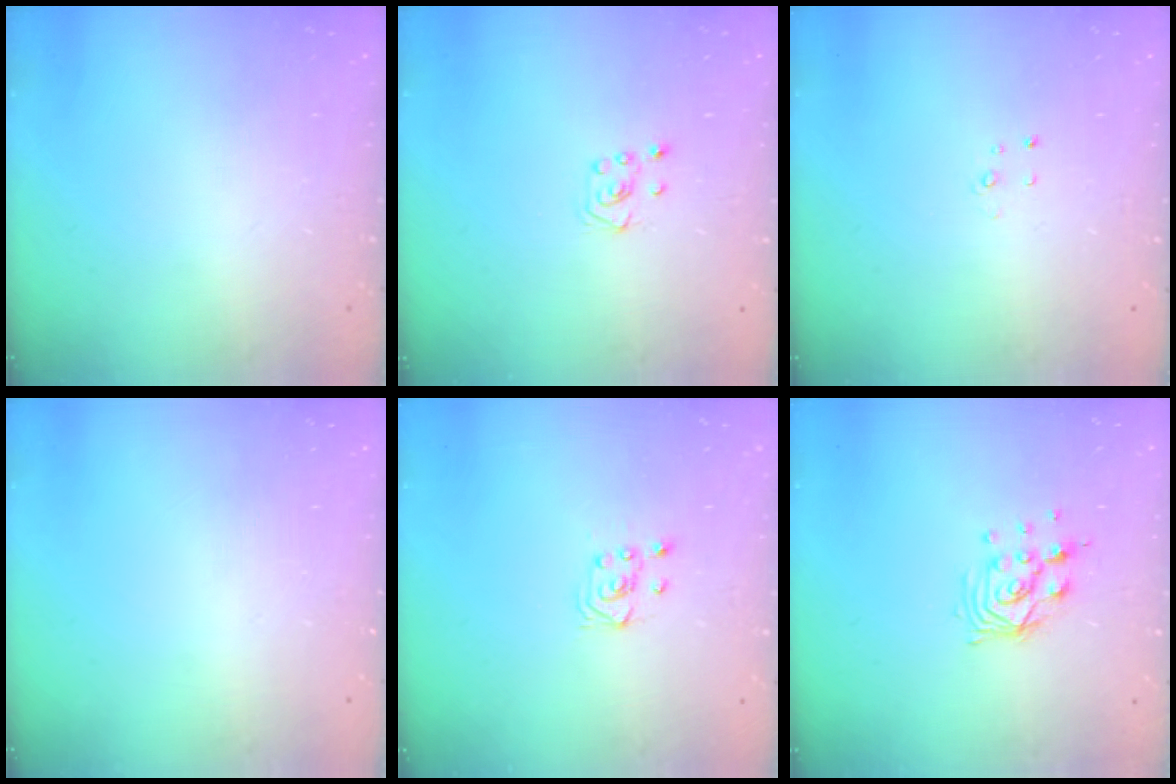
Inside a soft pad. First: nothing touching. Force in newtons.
{"total": 3.2, "press": 3.2, "slide": 0.4}
{"total": 2.7, "press": 2.7, "slide": 0.3}
{"total": 0.0}
{"total": 3.9, "press": 3.8, "slide": 0.7}
{"total": 8.9, "press": 8.9, "slide": 0.7}